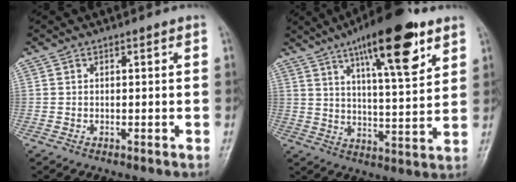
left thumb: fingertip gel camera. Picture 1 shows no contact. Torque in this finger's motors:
{"motor_torque": [1.15, 0.40, 1.82, -0.95, 0.29]}